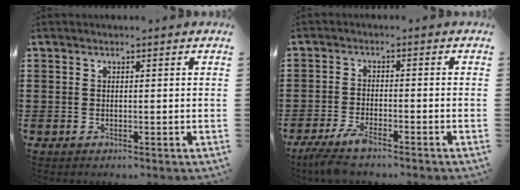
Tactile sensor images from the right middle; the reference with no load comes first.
{"total": 4.3, "force": [-3.5, 0.5, 2.5], "torque": [-0.062, -0.013, -0.071]}